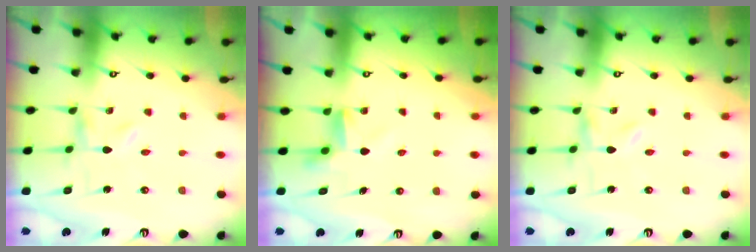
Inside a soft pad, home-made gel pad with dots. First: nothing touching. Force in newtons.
{"total": 4.9, "press": 4.7, "slide": 1.5}
{"total": 0.0}